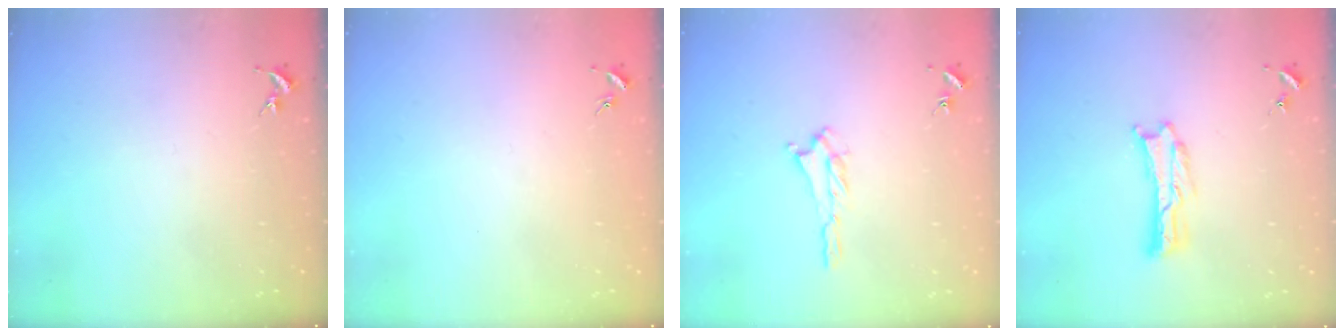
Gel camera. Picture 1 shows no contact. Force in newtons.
{"total": 0.0}
{"total": 1.2, "press": 1.1, "slide": 0.5}
{"total": 0.8, "press": 0.8, "slide": 0.2}